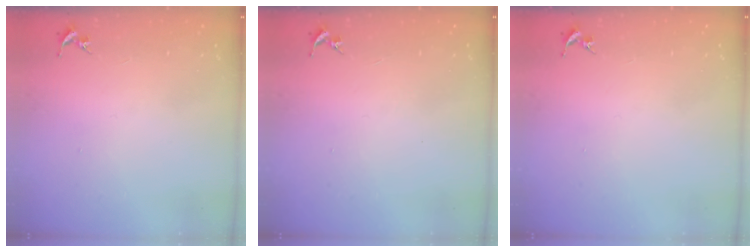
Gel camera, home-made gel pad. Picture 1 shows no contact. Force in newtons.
{"total": 0.0}
{"total": 0.0}